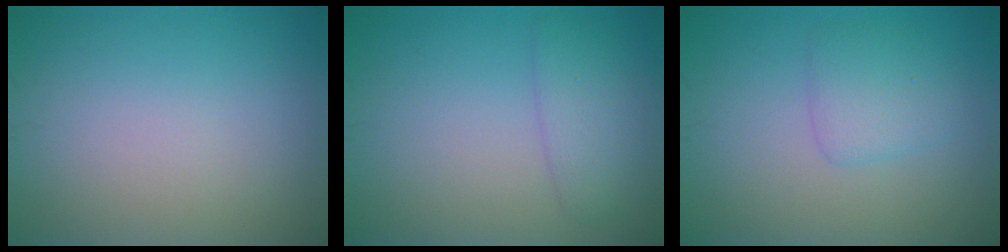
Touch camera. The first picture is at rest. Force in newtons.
{"total": 2.7, "press": 2.7, "slide": 0.2}
{"total": 2.4, "press": 2.4, "slide": 0.1}